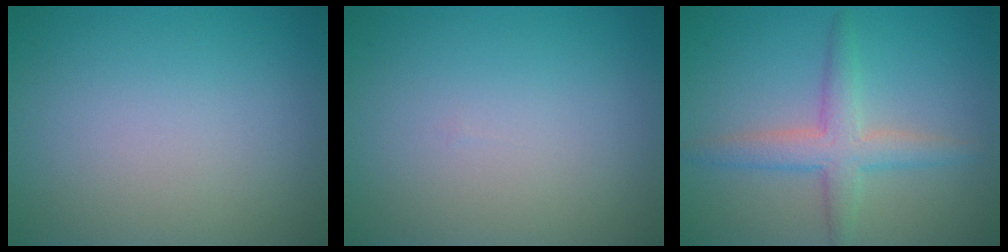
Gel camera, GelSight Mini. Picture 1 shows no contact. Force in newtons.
{"total": 0.0}
{"total": 3.6, "press": 3.6, "slide": 0.1}